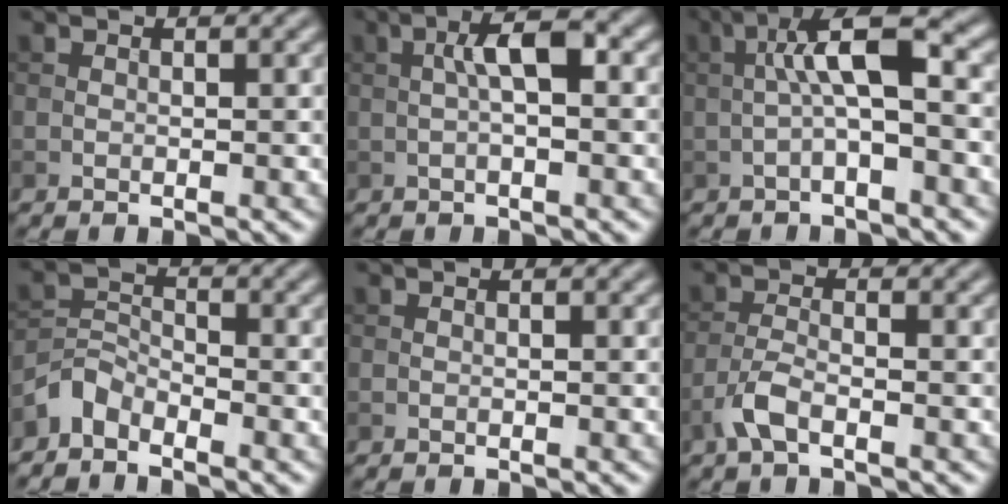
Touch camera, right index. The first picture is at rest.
{"total": 3.8, "force": [0.4, 0.9, 3.6], "torque": [-0.067, 0.012, 0.003]}
{"total": 6.1, "force": [0.0, 1.5, 5.9], "torque": [-0.106, 0.025, -0.010]}
{"total": 2.7, "force": [-2.4, 1.1, 0.7], "torque": [-0.015, 0.007, -0.058]}
{"total": 0.0}
{"total": 2.6, "force": [-1.6, 0.8, 1.9], "torque": [-0.048, 0.002, -0.039]}